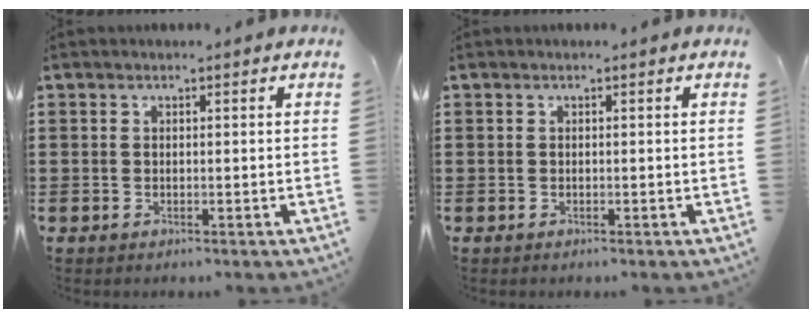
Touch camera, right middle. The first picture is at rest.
{"total": 0.0}